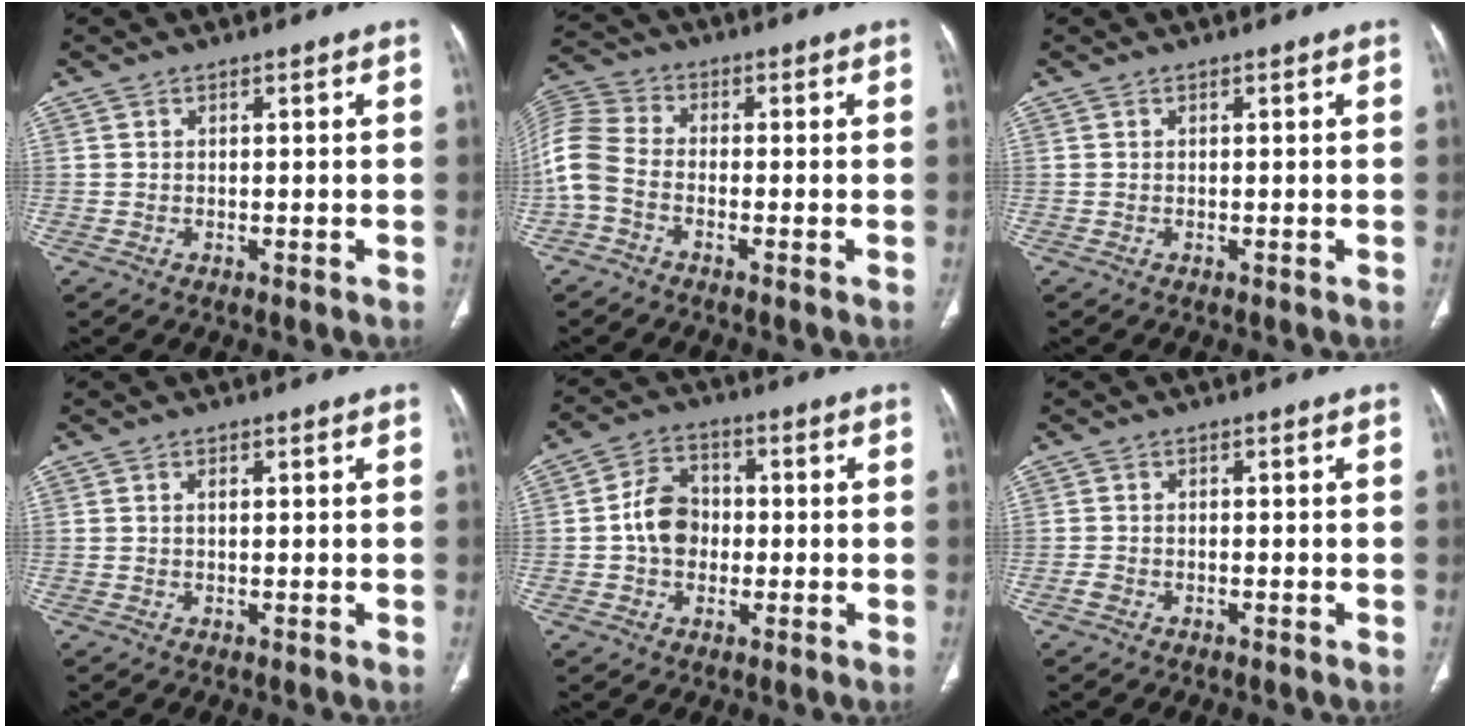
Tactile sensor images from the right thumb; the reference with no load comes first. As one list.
[{"total": 8.7, "force": [-2.5, 5.7, 6.1], "torque": [-0.136, 0.024, -0.063]}, {"total": 0.0}, {"total": 1.0, "force": [0.2, 0.5, 0.8], "torque": [-0.018, 0.005, 0.004]}, {"total": 8.3, "force": [-0.5, 6.5, 5.0], "torque": [-0.065, 0.022, -0.018]}, {"total": 1.3, "force": [-0.9, 0.8, 0.6], "torque": [-0.016, 0.004, -0.019]}]